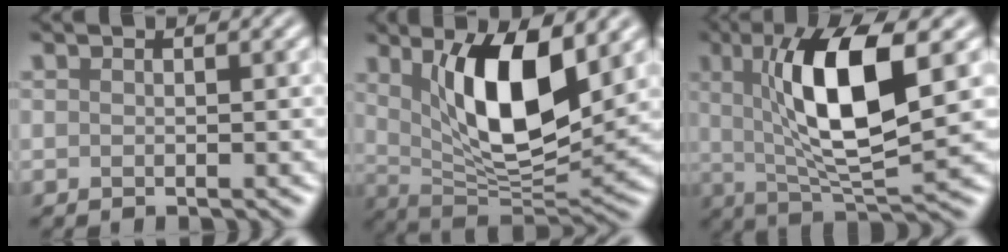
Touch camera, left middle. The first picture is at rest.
{"total": 9.4, "force": [3.2, 3.3, 8.2], "torque": [-0.140, -0.020, 0.058]}
{"total": 9.7, "force": [2.0, 2.6, 9.1], "torque": [-0.151, -0.004, 0.040]}